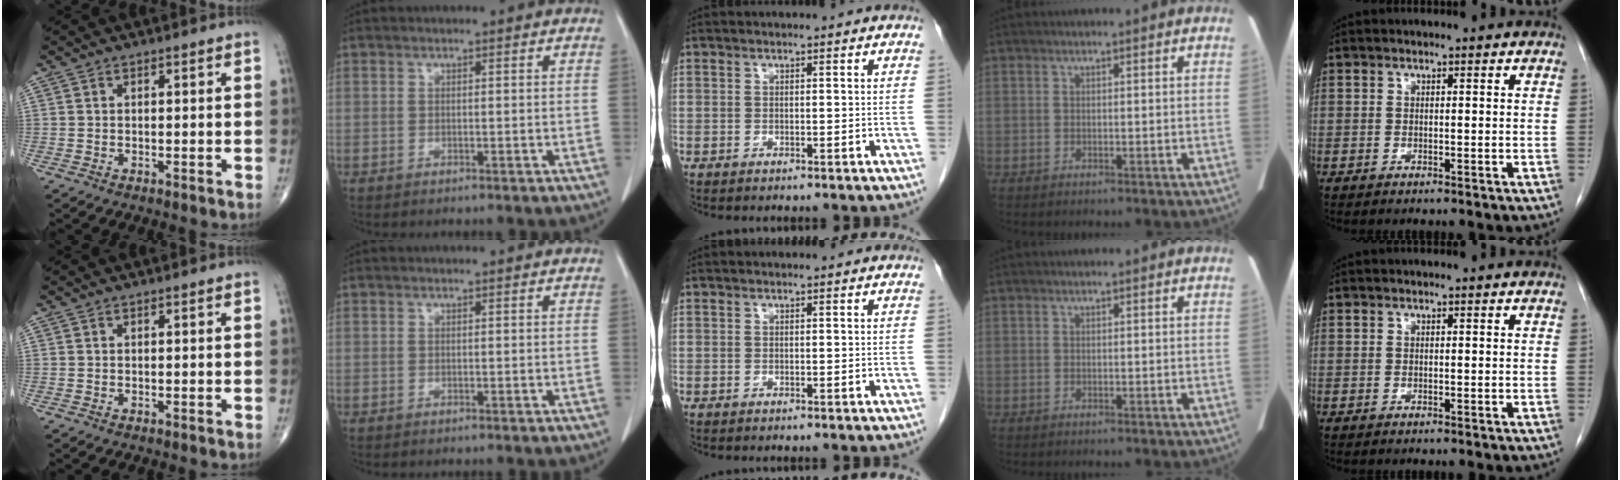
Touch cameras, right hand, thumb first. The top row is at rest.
{}